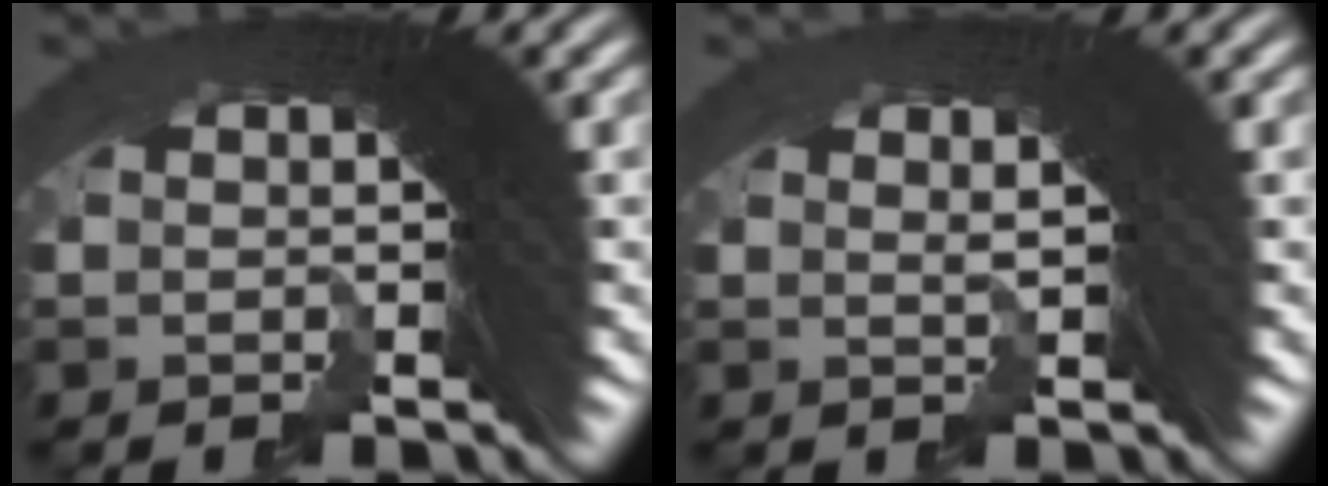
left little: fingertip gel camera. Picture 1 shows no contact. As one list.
[{"total": 1.8, "force": [0.9, 0.5, 1.5], "torque": [-0.013, 0.011, 0.009]}]